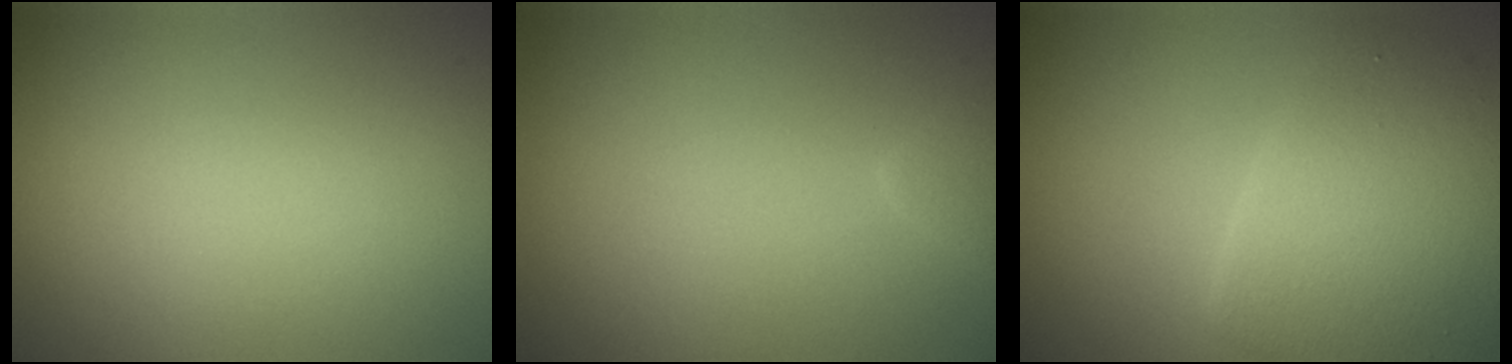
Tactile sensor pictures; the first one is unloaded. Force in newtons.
{"total": 1.1, "press": 1.1, "slide": 0.1}
{"total": 5.5, "press": 5.5, "slide": 0.1}